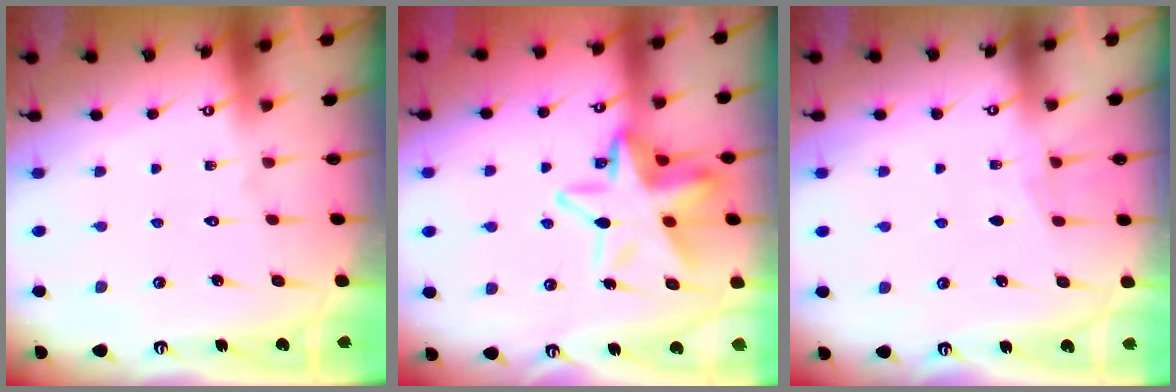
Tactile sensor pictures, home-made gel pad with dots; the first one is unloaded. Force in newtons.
{"total": 15.4, "press": 15.2, "slide": 2.1}
{"total": 3.7, "press": 3.7, "slide": 0.4}